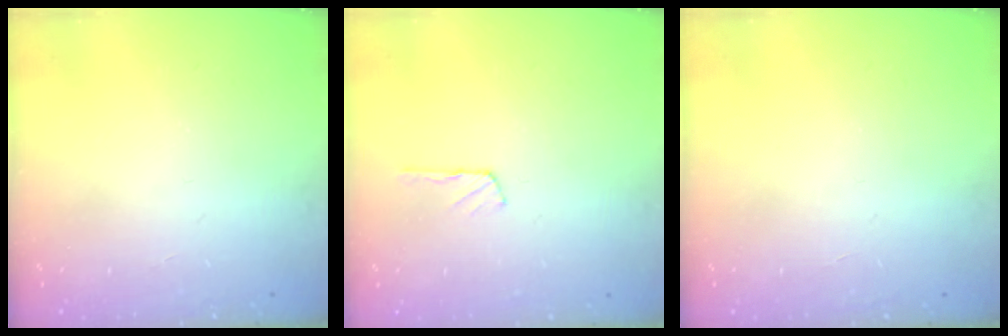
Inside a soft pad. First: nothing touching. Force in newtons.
{"total": 2.3, "press": 2.3, "slide": 0.2}
{"total": 0.0}